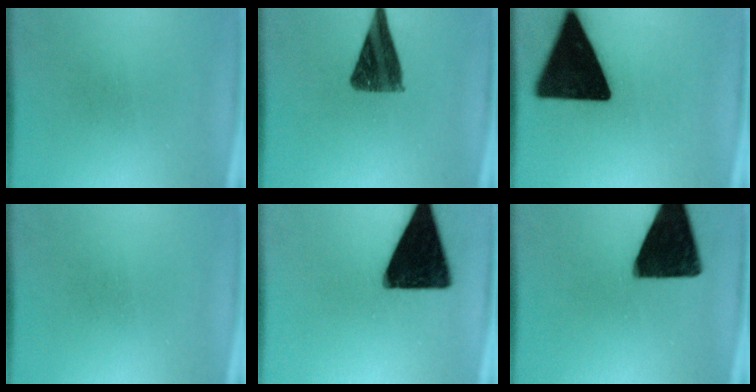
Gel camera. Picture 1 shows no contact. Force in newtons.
{"total": 10.8}
{"total": 19.5}
{"total": 0.0}
{"total": 18.8}
{"total": 17.2}